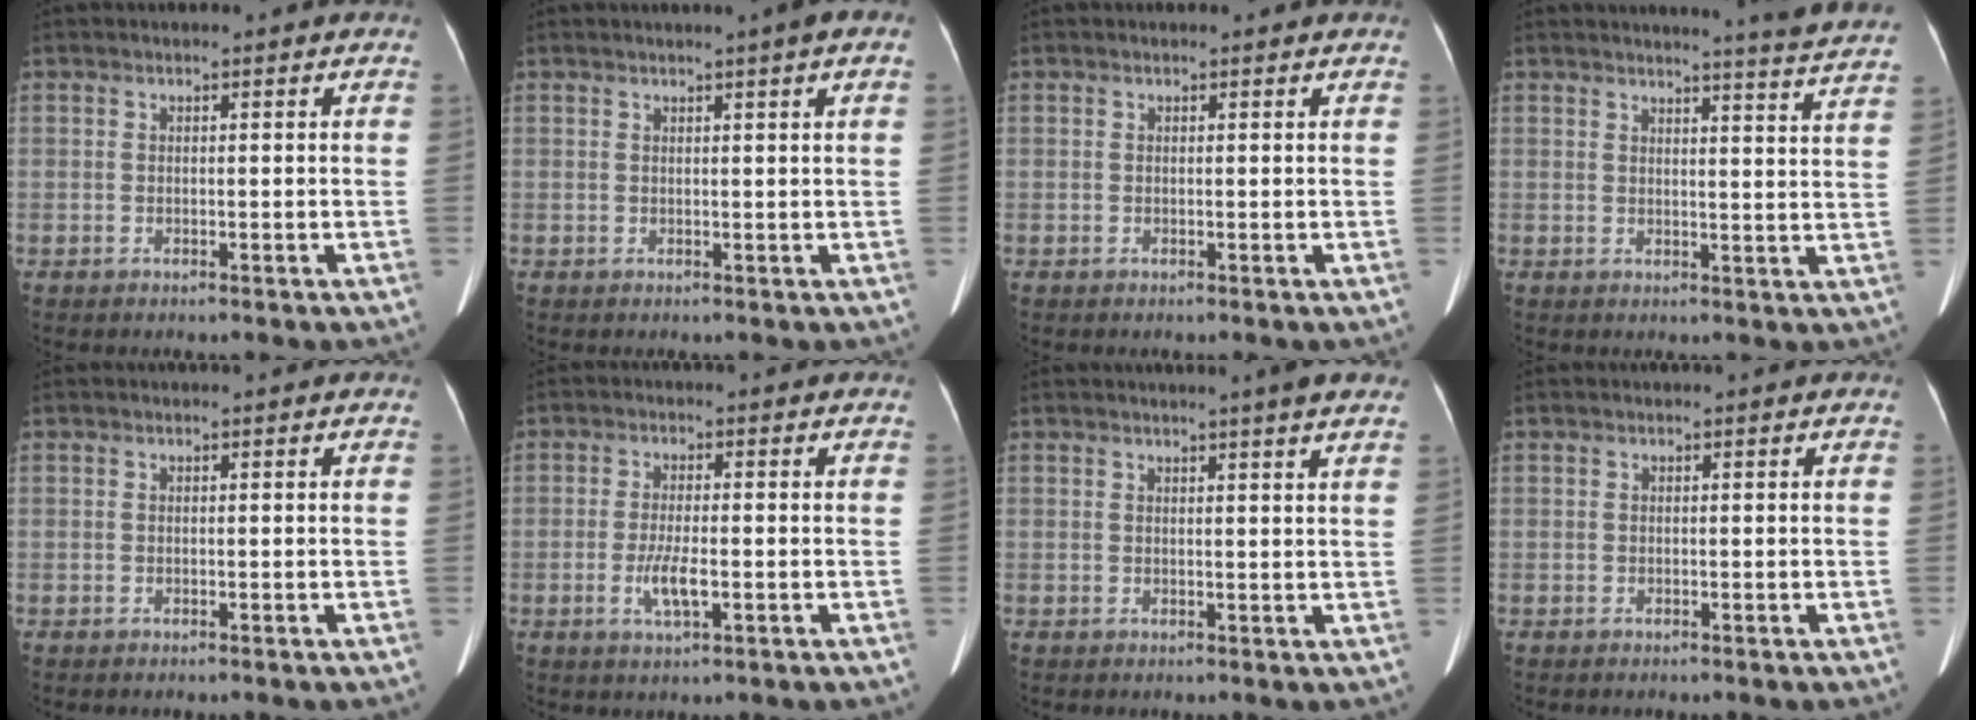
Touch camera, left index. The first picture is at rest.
{"total": 2.8, "force": [1.7, -0.1, 2.3], "torque": [-0.033, 0.011, 0.019]}
{"total": 0.8, "force": [0.8, 0.1, 0.2], "torque": [-0.008, 0.003, 0.005]}
{"total": 10.8, "force": [10.3, -1.6, 2.9], "torque": [-0.039, -0.059, 0.100]}
{"total": 0.0}
{"total": 4.2, "force": [-1.2, 0.9, 4.0], "torque": [-0.083, -0.005, -0.019]}
{"total": 4.4, "force": [3.6, -0.6, 2.6], "torque": [-0.036, 0.005, 0.036]}
{"total": 0.0}